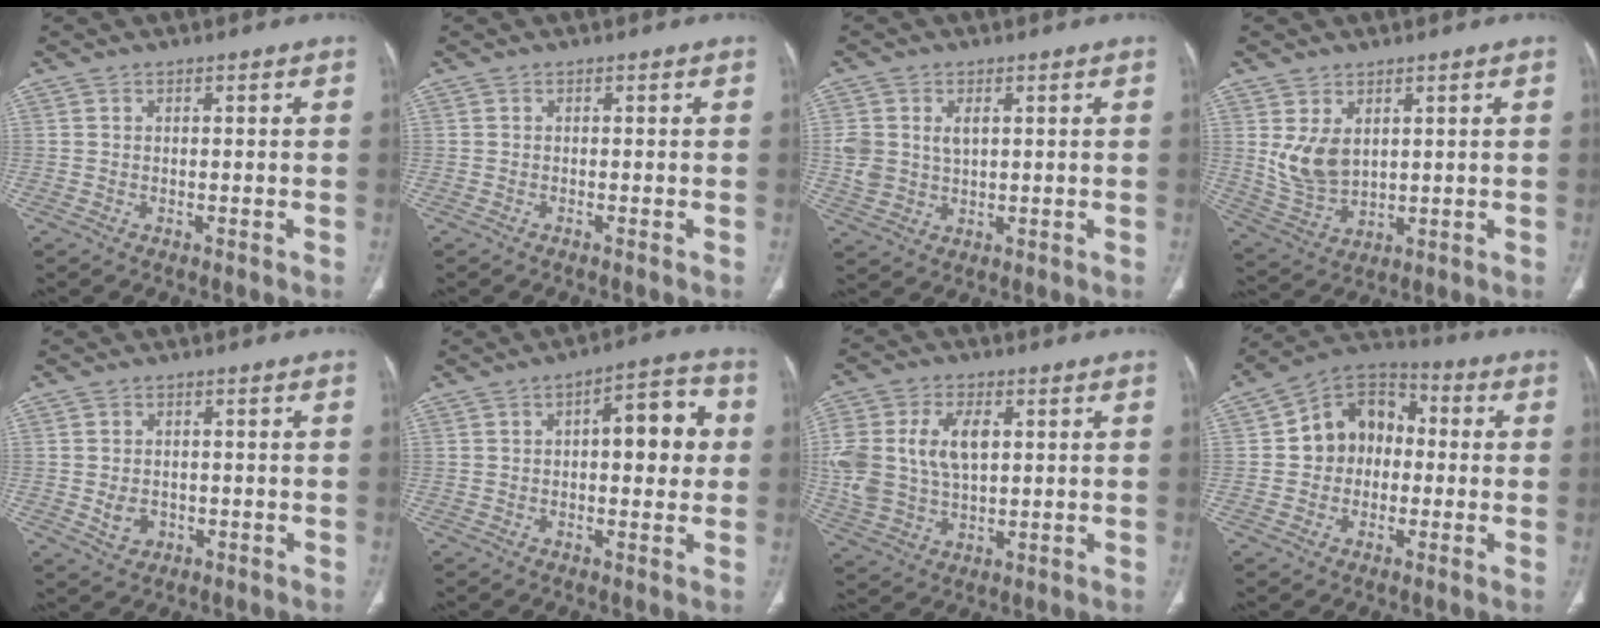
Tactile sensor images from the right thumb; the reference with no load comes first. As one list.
[{"total": 0.0}, {"total": 6.6, "force": [1.3, 4.7, 4.4], "torque": [-0.083, 0.001, 0.035]}, {"total": 8.0, "force": [2.3, 5.2, 5.6], "torque": [-0.102, -0.016, 0.064]}, {"total": 3.5, "force": [-0.7, 2.8, 2.0], "torque": [-0.025, 0.002, -0.004]}, {"total": 10.6, "force": [1.4, 4.7, 9.4], "torque": [-0.096, 0.023, 0.013]}, {"total": 16.2, "force": [2.7, 10.4, 12.1], "torque": [-0.267, 0.003, 0.059]}, {"total": 12.4, "force": [0.3, 9.9, 7.4], "torque": [-0.071, 0.037, -0.011]}]